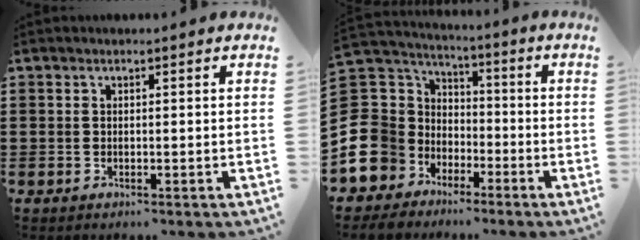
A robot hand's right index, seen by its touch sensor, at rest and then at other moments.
{"total": 10.8, "force": [-4.5, 9.4, 2.5], "torque": [-0.117, -0.003, -0.088]}